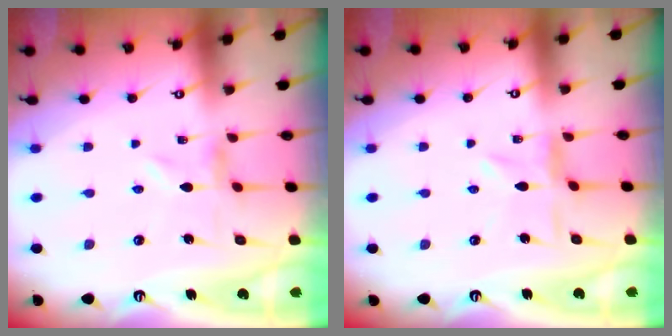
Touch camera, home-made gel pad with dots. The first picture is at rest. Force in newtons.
{"total": 3.8, "press": 3.7, "slide": 0.4}